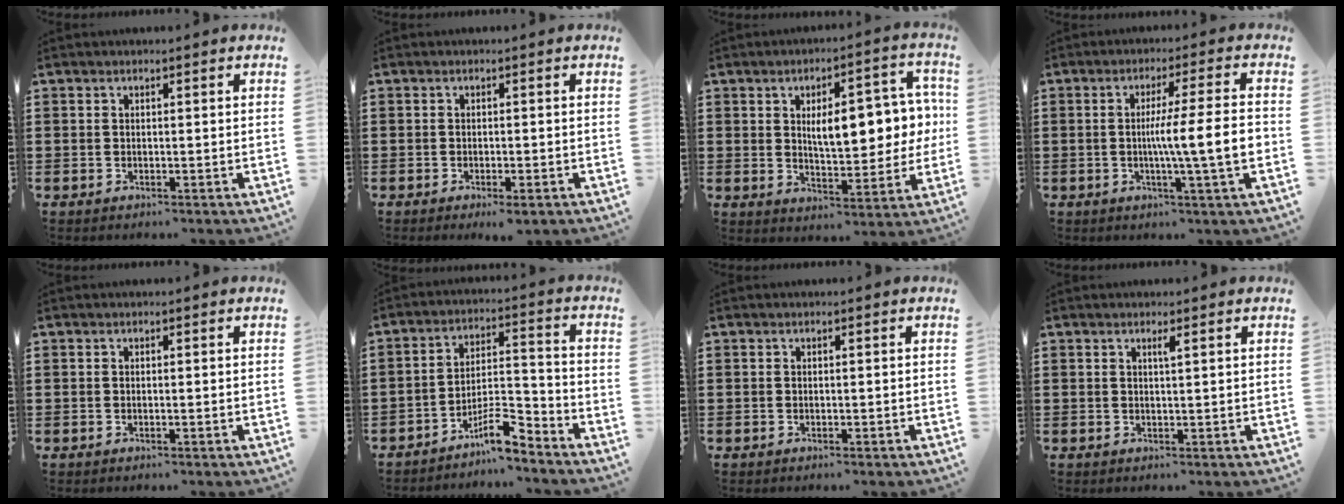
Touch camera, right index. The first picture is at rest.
{"total": 1.1, "force": [-0.8, 0.0, 0.8], "torque": [-0.015, -0.004, -0.015]}
{"total": 10.0, "force": [1.6, 4.5, 8.8], "torque": [-0.121, -0.005, 0.017]}
{"total": 9.0, "force": [-1.1, 0.1, 9.0], "torque": [-0.145, -0.009, -0.024]}
{"total": 0.0}
{"total": 7.4, "force": [-6.1, 1.5, 4.1], "torque": [-0.063, 0.012, -0.109]}
{"total": 0.0}
{"total": 0.9, "force": [0.5, -0.1, 0.8], "torque": [-0.015, -0.003, 0.008]}